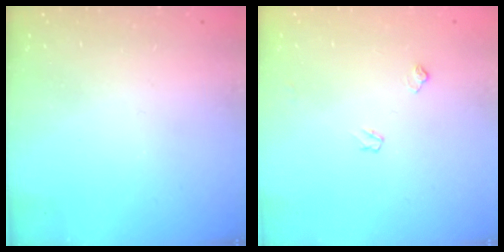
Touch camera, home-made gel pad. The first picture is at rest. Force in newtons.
{"total": 5.3, "press": 5.2, "slide": 0.8}